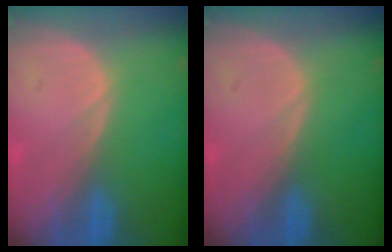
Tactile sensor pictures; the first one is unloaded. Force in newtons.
{"total": 0.0}